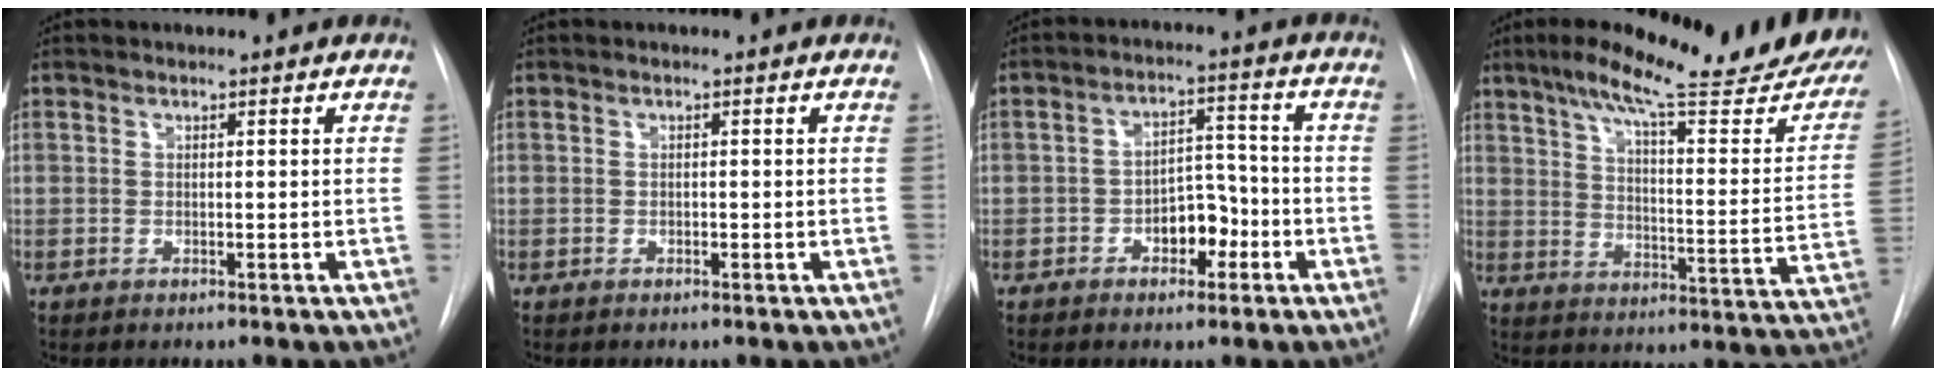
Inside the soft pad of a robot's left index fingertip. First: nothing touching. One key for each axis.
{"total": 0.9, "fx": -0.9, "fy": 0.1, "fz": 0.1, "tx": 0.001, "ty": -0.005, "tz": -0.015}
{"total": 6.4, "fx": -3.4, "fy": 3.4, "fz": 4.2, "tx": -0.059, "ty": 0.016, "tz": -0.052}
{"total": 27.0, "fx": 22.1, "fy": 3.0, "fz": 15.2, "tx": -0.220, "ty": -0.066, "tz": 0.278}